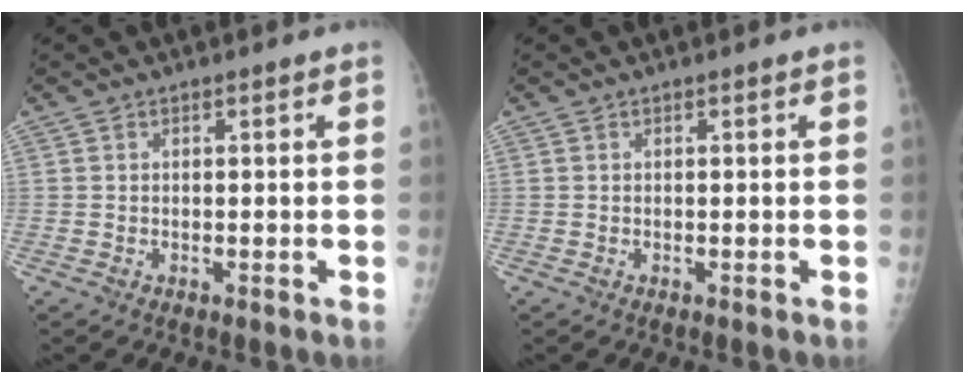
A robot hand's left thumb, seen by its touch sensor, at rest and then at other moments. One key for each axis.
{"total": 0.0}